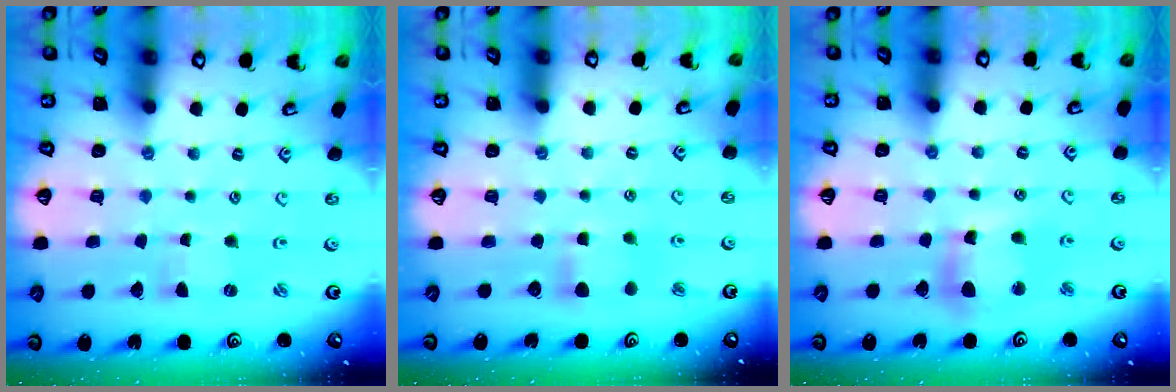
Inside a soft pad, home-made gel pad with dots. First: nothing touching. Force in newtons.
{"total": 5.0, "press": 5.0, "slide": 0.7}
{"total": 10.4, "press": 10.4, "slide": 1.2}